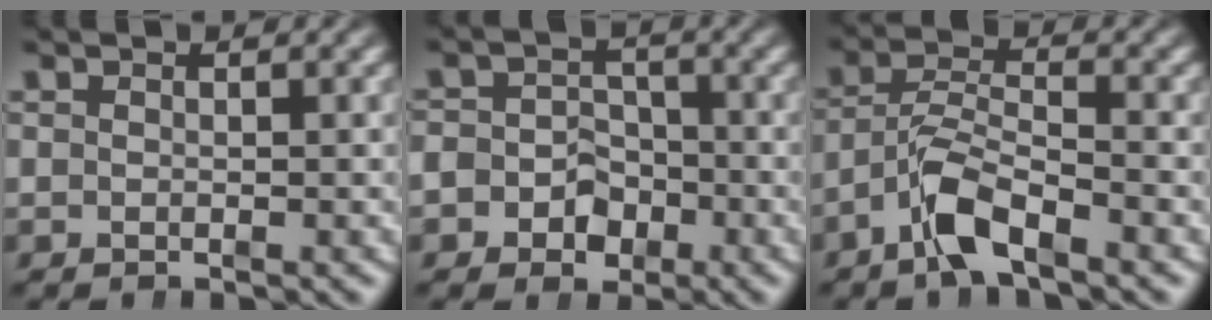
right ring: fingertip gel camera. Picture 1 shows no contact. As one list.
[{"total": 6.0, "force": [-2.2, 5.2, 2.2], "torque": [-0.032, -0.015, -0.040]}, {"total": 4.4, "force": [-2.1, 1.9, 3.3], "torque": [-0.072, -0.018, -0.034]}]